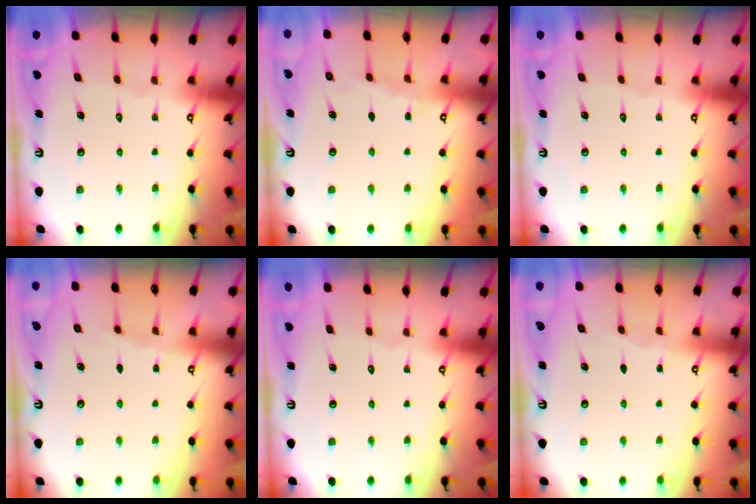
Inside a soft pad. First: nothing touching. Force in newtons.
{"total": 3.4, "press": 3.4, "slide": 0.4}
{"total": 0.0}
{"total": 1.8, "press": 1.8, "slide": 0.3}
{"total": 0.0}
{"total": 2.9, "press": 2.8, "slide": 0.3}